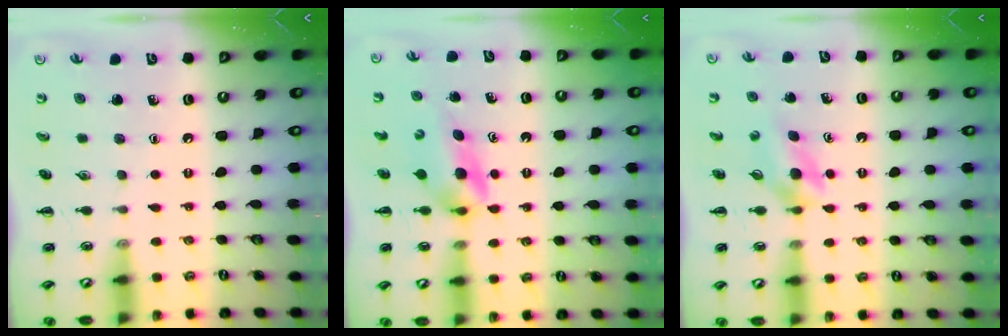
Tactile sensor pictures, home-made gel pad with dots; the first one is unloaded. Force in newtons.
{"total": 5.2, "press": 5.2, "slide": 0.5}
{"total": 4.0, "press": 3.8, "slide": 1.3}